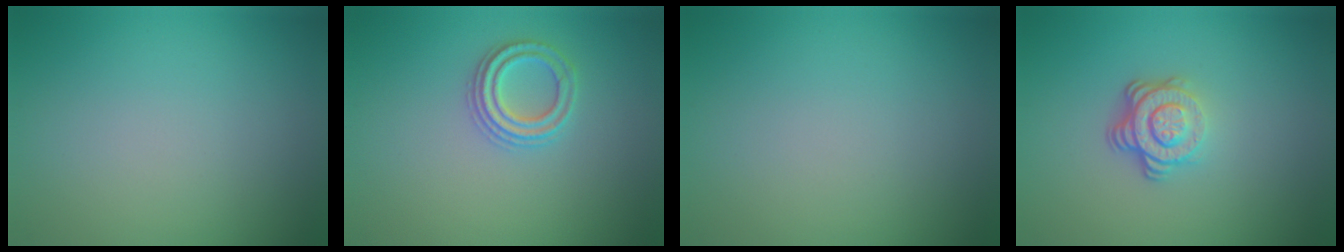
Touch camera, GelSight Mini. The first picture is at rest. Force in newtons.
{"total": 2.3, "press": 2.2, "slide": 0.5}
{"total": 0.0}
{"total": 3.9, "press": 2.7, "slide": 2.9}